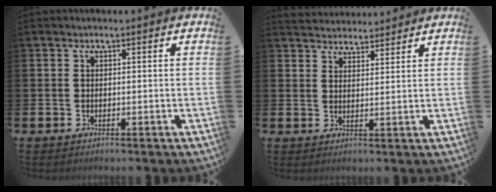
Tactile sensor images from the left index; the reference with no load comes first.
{"total": 3.5, "force": [3.4, 0.9, -0.3], "torque": [-0.004, -0.019, 0.063]}